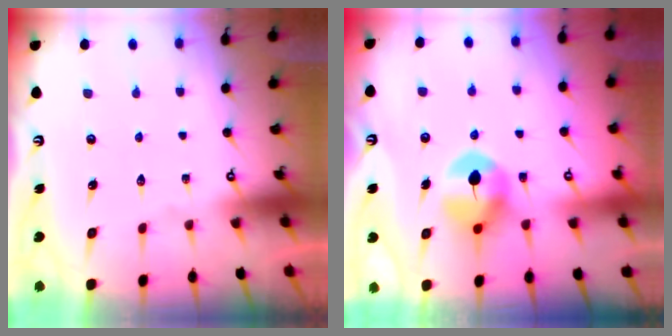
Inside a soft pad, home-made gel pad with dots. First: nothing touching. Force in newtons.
{"total": 7.8, "press": 7.7, "slide": 0.4}